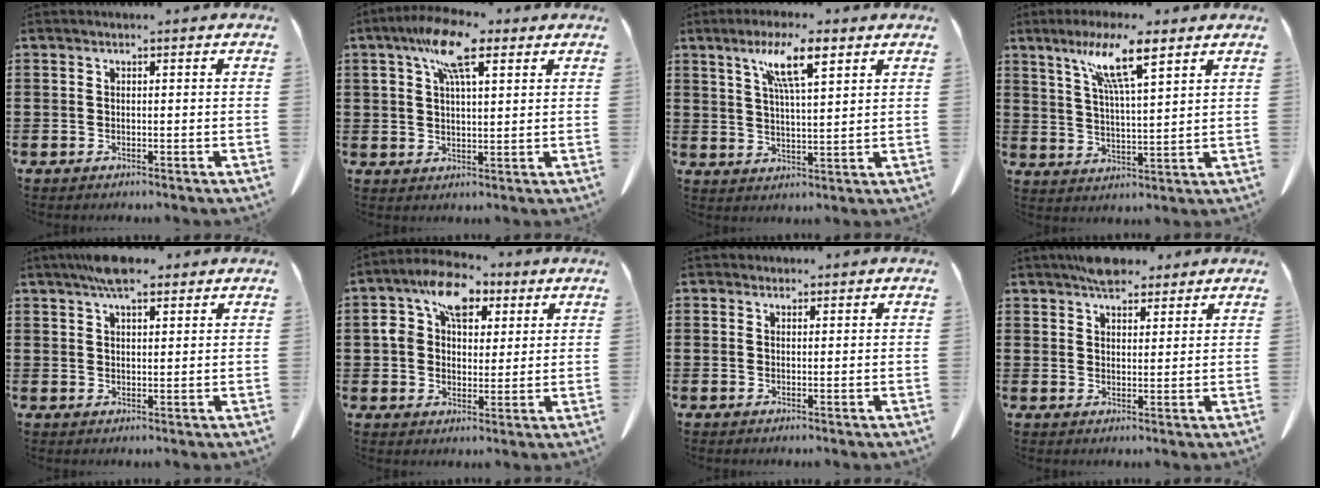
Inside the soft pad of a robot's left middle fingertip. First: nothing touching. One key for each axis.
{"total": 9.6, "fx": 5.5, "fy": 3.0, "fz": 7.3, "tx": -0.152, "ty": 0.004, "tz": 0.096}
{"total": 8.3, "fx": 4.9, "fy": 1.7, "fz": 6.4, "tx": -0.129, "ty": 0.001, "tz": 0.081}
{"total": 9.3, "fx": 6.3, "fy": 1.1, "fz": 6.8, "tx": -0.140, "ty": -0.012, "tz": 0.105}
{"total": 6.1, "fx": 4.5, "fy": 1.8, "fz": 3.6, "tx": -0.072, "ty": -0.002, "tz": 0.082}
{"total": 8.7, "fx": 4.1, "fy": 5.9, "fz": 4.9, "tx": -0.102, "ty": 0.015, "tz": 0.073}
{"total": 1.0, "fx": 0.9, "fy": 0.5, "fz": 0.1, "tx": -0.005, "ty": 0.003, "tz": 0.018}
{"total": 5.5, "fx": 4.5, "fy": 2.0, "fz": 2.5, "tx": -0.052, "ty": -0.004, "tz": 0.083}